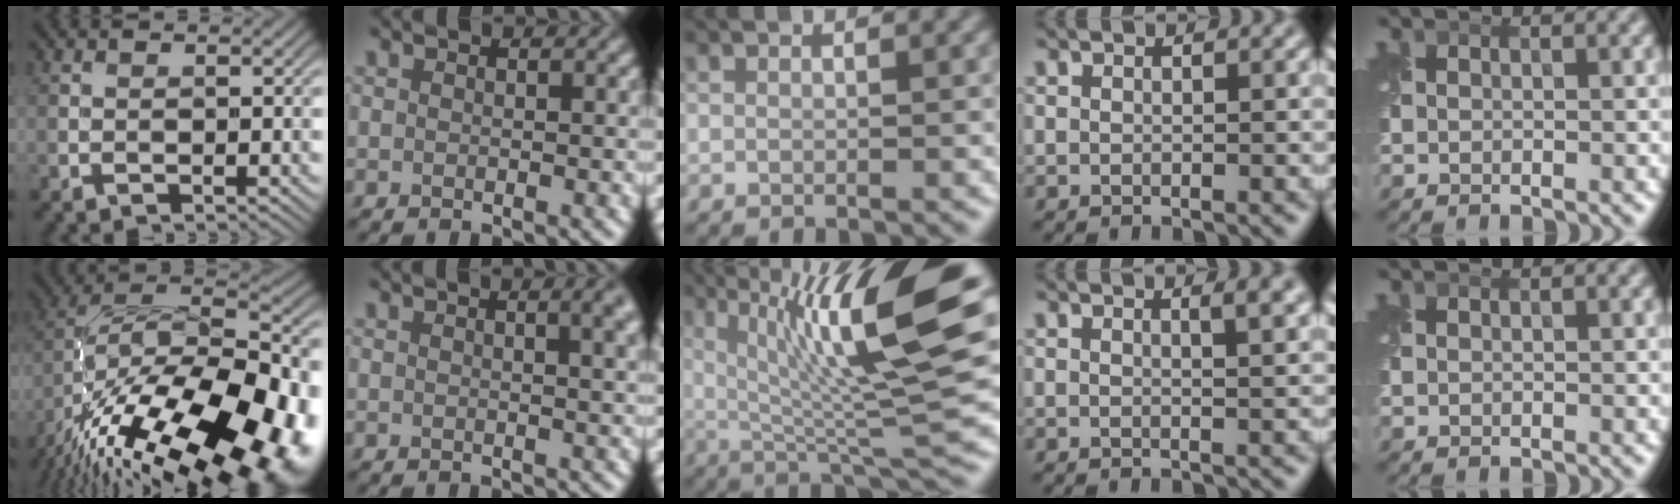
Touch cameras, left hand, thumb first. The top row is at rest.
{"thumb": {"total": 21.5, "force": [-12.3, 9.0, 15.3], "torque": [-0.243, -0.027, -0.170]}, "index": {"total": 4.4, "force": [1.8, 1.8, 3.6], "torque": [-0.021, 0.016, 0.008]}, "middle": {"total": 12.7, "force": [3.9, 2.1, 11.8], "torque": [-0.188, 0.008, 0.074]}, "ring": {"total": 2.4, "force": [1.1, 0.8, 1.9], "torque": [-0.012, 0.004, 0.012]}}